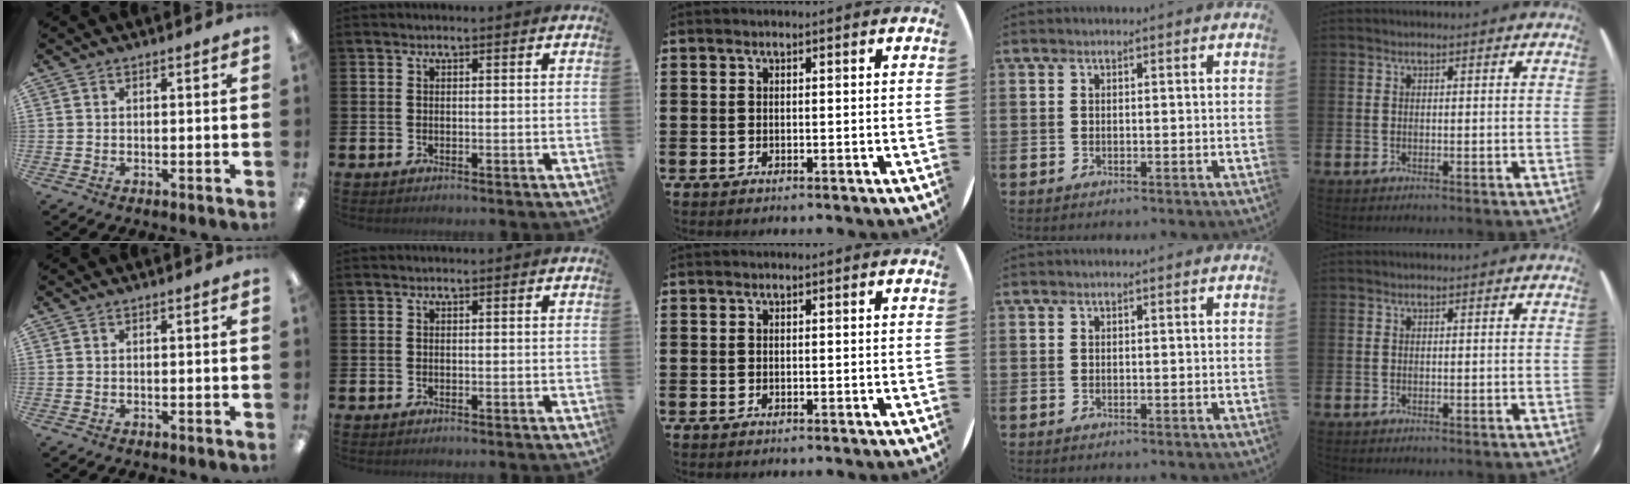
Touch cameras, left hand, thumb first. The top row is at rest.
{}